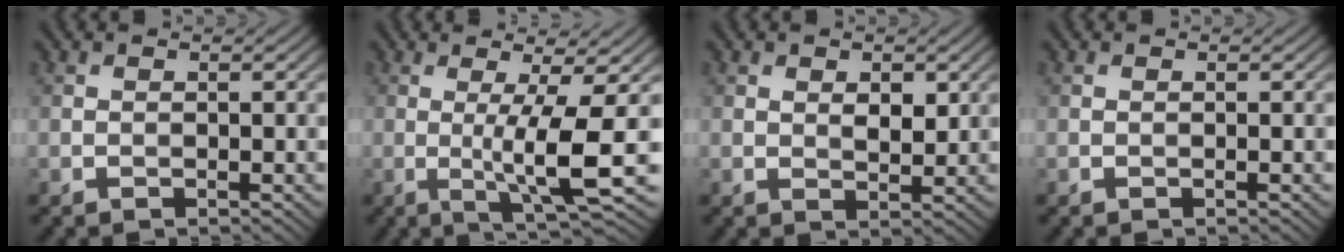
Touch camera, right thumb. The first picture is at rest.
{"total": 7.5, "force": [-0.3, 0.7, 7.5], "torque": [-0.137, 0.005, 0.001]}
{"total": 3.0, "force": [1.0, 1.6, 2.3], "torque": [-0.038, -0.004, 0.019]}
{"total": 0.0}